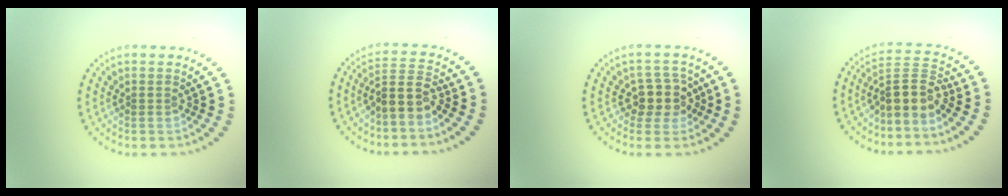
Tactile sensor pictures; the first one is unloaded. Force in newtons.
{"total": 3.0, "press": 2.4, "slide": 1.8}
{"total": 2.9, "press": 2.5, "slide": 1.4}
{"total": 3.5, "press": 2.6, "slide": 2.4}